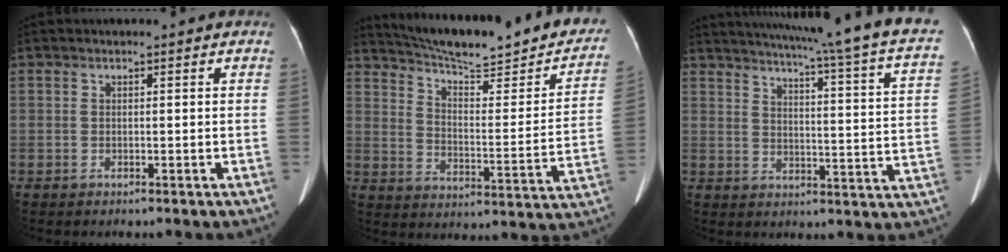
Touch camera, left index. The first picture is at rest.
{"total": 24.6, "force": [20.9, 3.5, 12.4], "torque": [-0.185, -0.030, 0.277]}
{"total": 25.9, "force": [21.4, -0.1, 14.6], "torque": [-0.218, -0.053, 0.256]}